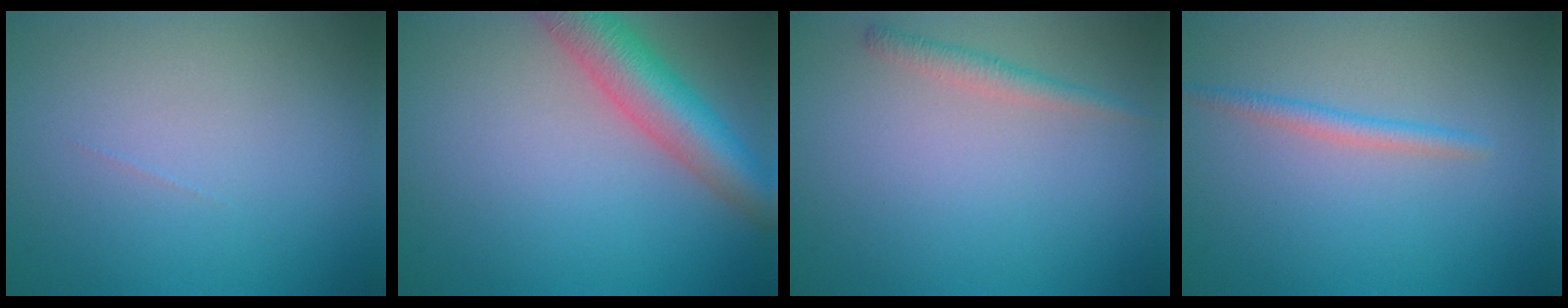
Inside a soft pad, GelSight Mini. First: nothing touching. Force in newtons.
{"total": 6.7, "press": 6.7, "slide": 0.3}
{"total": 1.4, "press": 1.4, "slide": 0.1}
{"total": 1.6, "press": 1.6, "slide": 0.0}